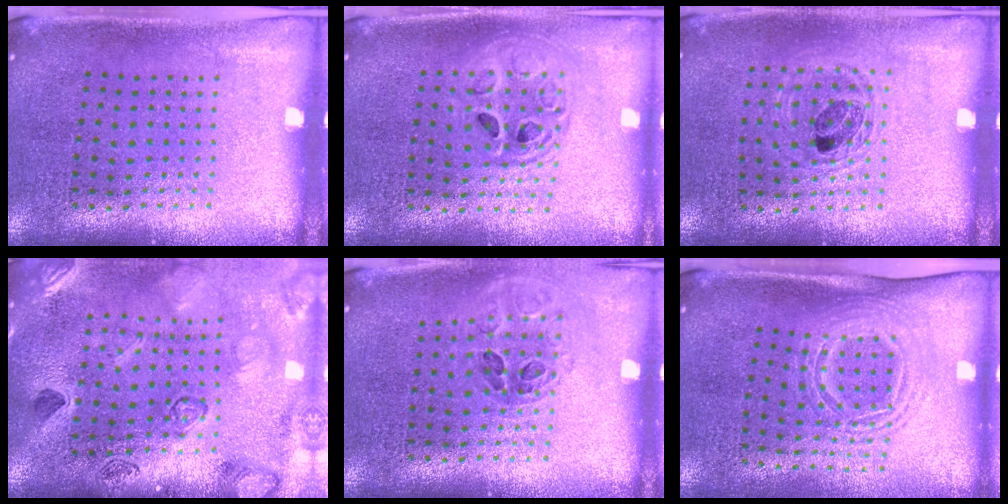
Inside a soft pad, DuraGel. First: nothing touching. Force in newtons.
{"total": 1.4, "press": 1.2, "slide": 0.7}
{"total": 1.0, "press": 1.0, "slide": 0.3}
{"total": 2.3, "press": 2.3, "slide": 0.2}
{"total": 1.0, "press": 1.0, "slide": 0.3}
{"total": 1.6, "press": 1.3, "slide": 1.0}